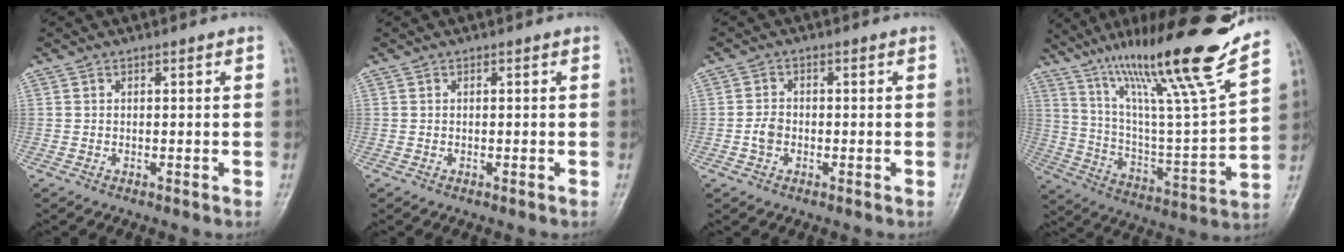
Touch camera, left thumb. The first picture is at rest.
{"total": 0.0}
{"total": 2.6, "force": [-0.7, 1.9, 1.7], "torque": [-0.029, 0.008, -0.017]}
{"total": 24.8, "force": [17.8, 1.1, 17.3], "torque": [-0.256, -0.076, 0.306]}